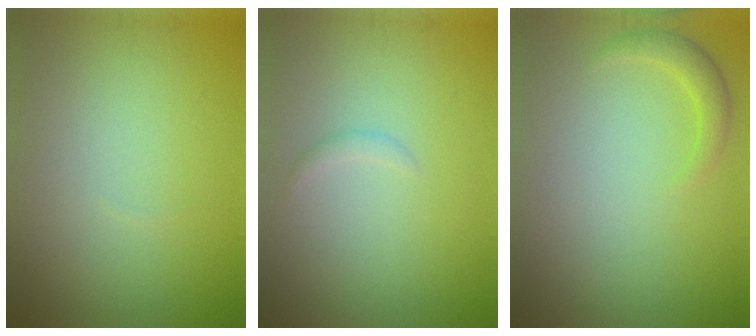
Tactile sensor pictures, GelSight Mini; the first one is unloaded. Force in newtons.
{"total": 0.7, "press": 0.7, "slide": 0.0}
{"total": 1.6, "press": 1.6, "slide": 0.1}